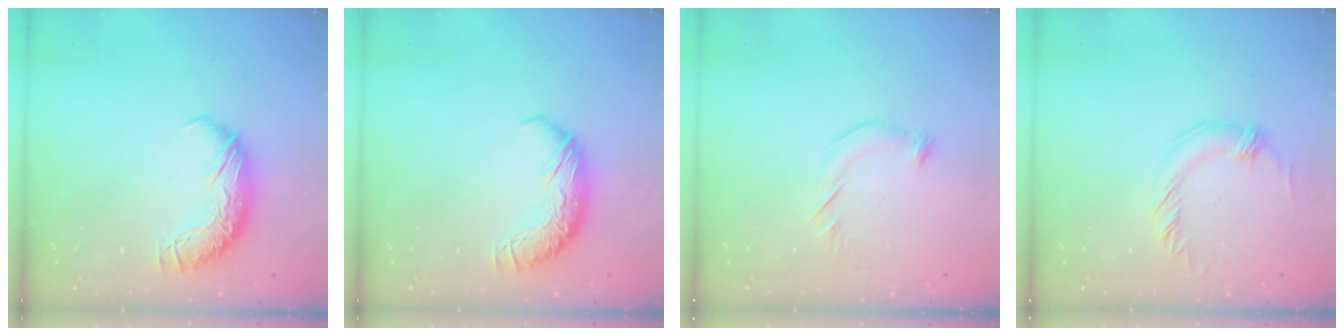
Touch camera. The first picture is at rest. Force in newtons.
{"total": 0.0}
{"total": 5.5, "press": 5.4, "slide": 1.4}
{"total": 2.1, "press": 2.0, "slide": 0.5}